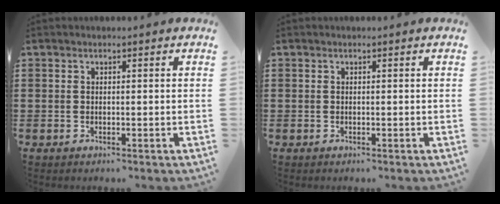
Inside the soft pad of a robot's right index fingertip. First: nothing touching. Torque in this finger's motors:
{"motor_torque": [0.00, 0.00, 0.00, 0.00]}